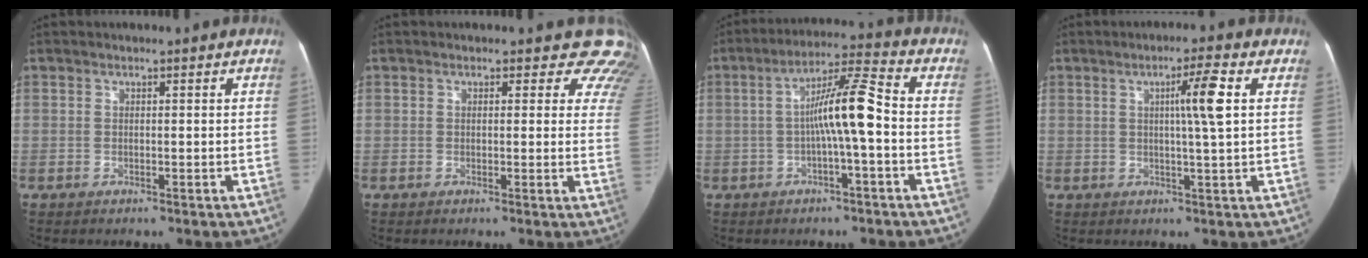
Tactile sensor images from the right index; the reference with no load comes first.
{"total": 7.3, "force": [6.3, 3.6, 0.9], "torque": [0.037, -0.013, 0.028]}
{"total": 8.9, "force": [-1.2, 0.2, 8.8], "torque": [-0.153, 0.025, -0.026]}
{"total": 5.7, "force": [1.3, -0.8, 5.5], "torque": [-0.085, 0.003, 0.021]}